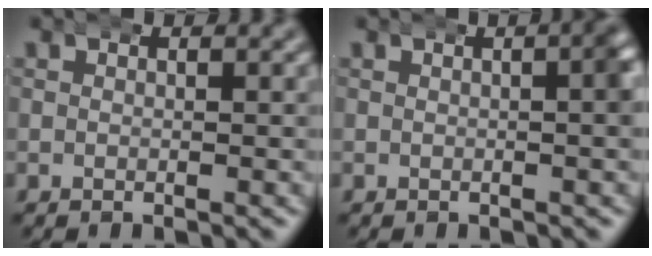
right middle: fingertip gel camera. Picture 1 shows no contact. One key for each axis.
{"total": 3.5, "fx": 0.7, "fy": 1.2, "fz": 3.2, "tx": -0.027, "ty": 0.016, "tz": 0.003}